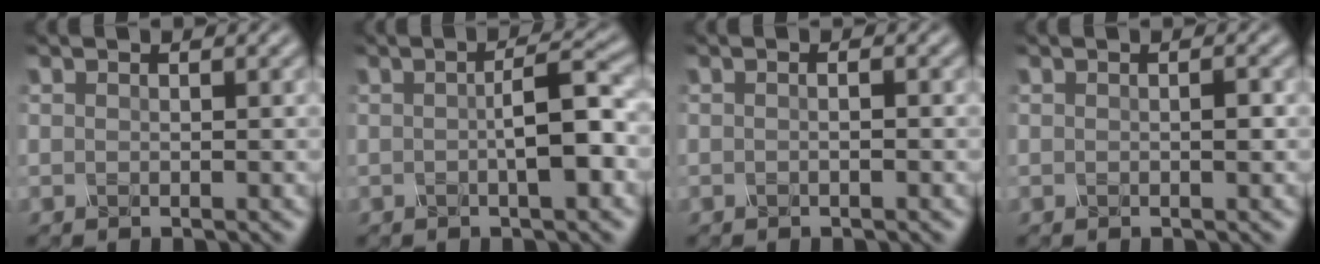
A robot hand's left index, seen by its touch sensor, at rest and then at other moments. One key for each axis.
{"total": 3.9, "fx": -0.4, "fy": 0.7, "fz": 3.8, "tx": -0.061, "ty": 0.009, "tz": -0.009}
{"total": 1.1, "fx": -0.1, "fy": 0.4, "fz": 1.0, "tx": -0.007, "ty": -0.012, "tz": -0.011}
{"total": 0.7, "fx": -0.2, "fy": 0.1, "fz": 0.6, "tx": -0.012, "ty": 0.001, "tz": -0.003}